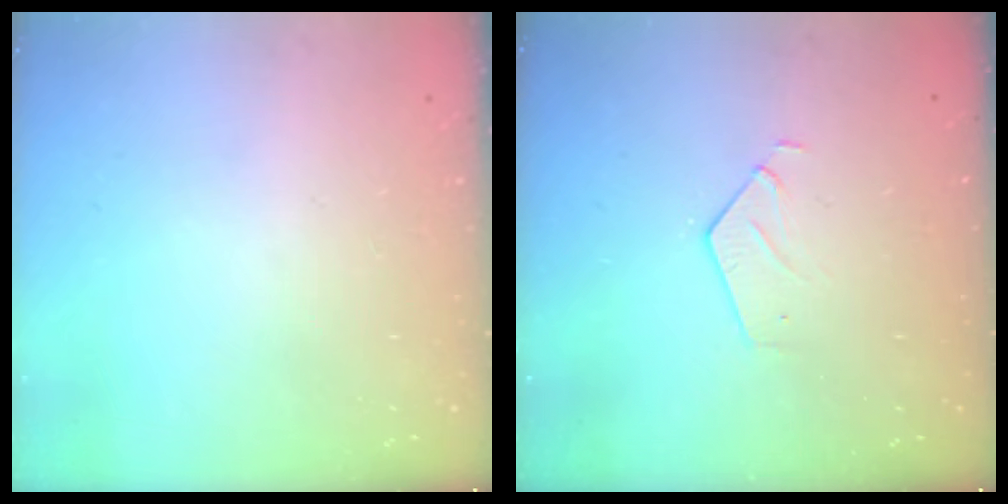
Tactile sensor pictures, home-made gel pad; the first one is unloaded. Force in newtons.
{"total": 3.6, "press": 3.6, "slide": 0.3}